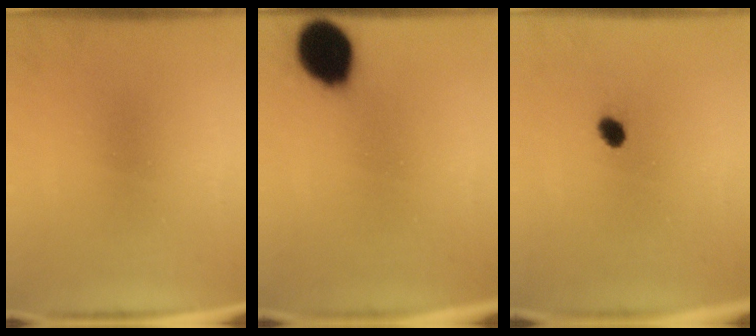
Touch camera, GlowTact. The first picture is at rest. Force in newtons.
{"total": 13.0}
{"total": 1.7}